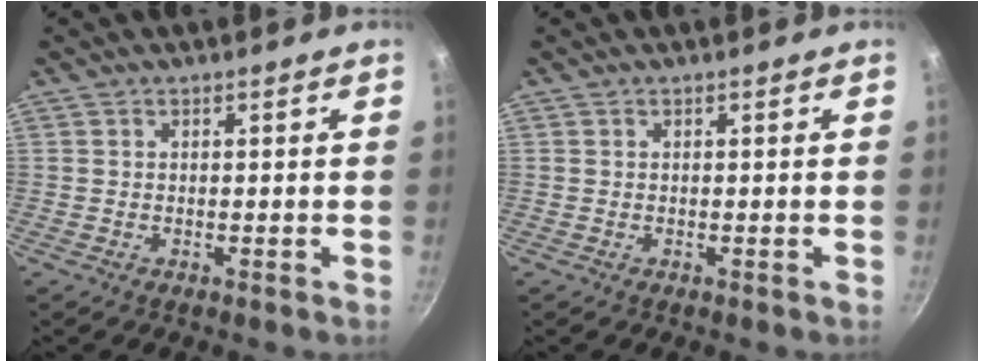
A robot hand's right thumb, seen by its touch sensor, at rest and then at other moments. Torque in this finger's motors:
{"motor_torque": [0.00, 0.00, 0.00, 0.00, 0.00]}